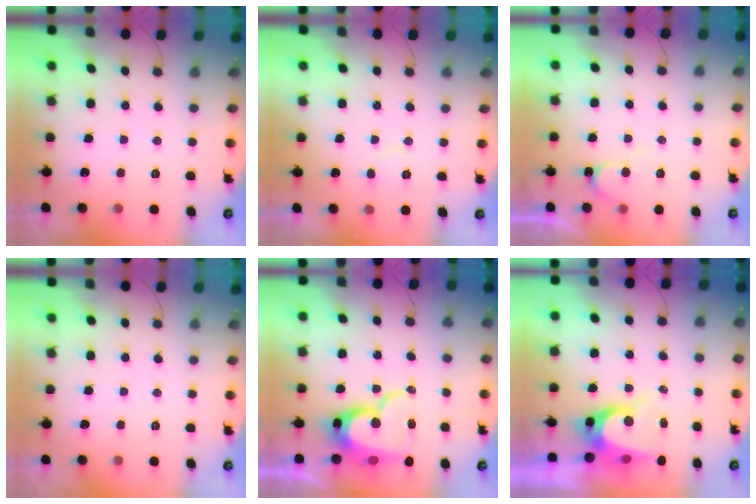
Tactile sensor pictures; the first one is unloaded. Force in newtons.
{"total": 4.1, "press": 4.1, "slide": 0.5}
{"total": 5.0, "press": 5.0, "slide": 0.4}
{"total": 0.0}
{"total": 15.2, "press": 15.1, "slide": 1.5}
{"total": 8.2, "press": 8.2, "slide": 0.5}